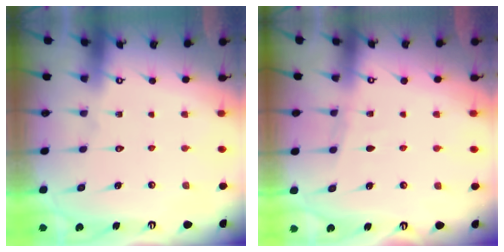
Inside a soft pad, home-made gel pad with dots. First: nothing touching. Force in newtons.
{"total": 3.0, "press": 3.0, "slide": 0.4}